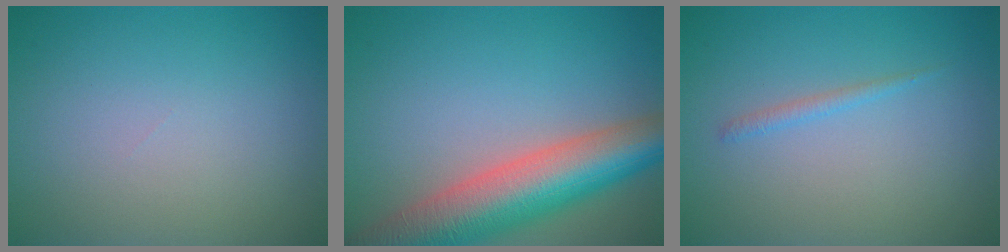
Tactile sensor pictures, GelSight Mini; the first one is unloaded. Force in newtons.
{"total": 10.0, "press": 10.0, "slide": 0.6}
{"total": 0.9, "press": 0.9, "slide": 0.1}